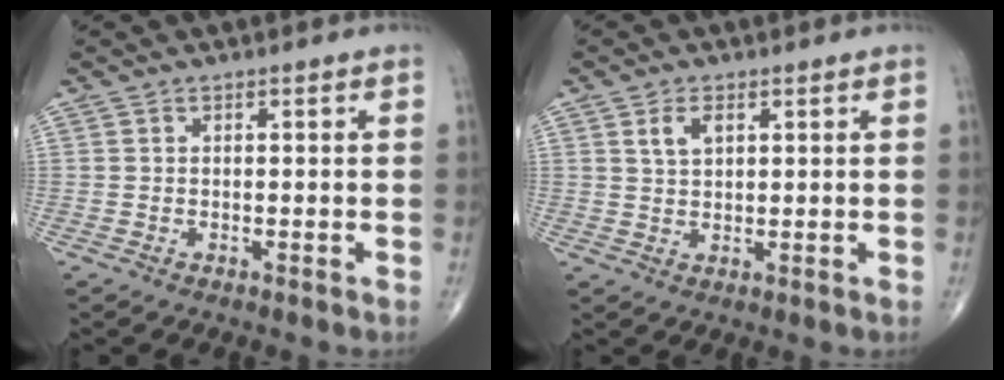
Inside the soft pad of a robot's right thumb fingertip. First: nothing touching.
{"total": 3.5, "force": [1.5, 2.0, 2.5], "torque": [-0.043, -0.004, 0.031]}